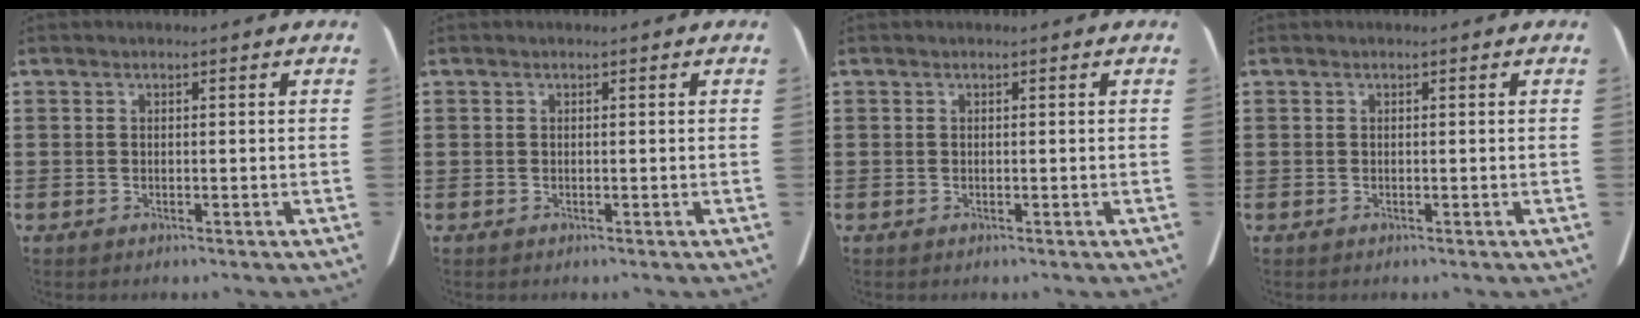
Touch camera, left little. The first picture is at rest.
{"total": 0.0}
{"total": 0.0}
{"total": 0.0}